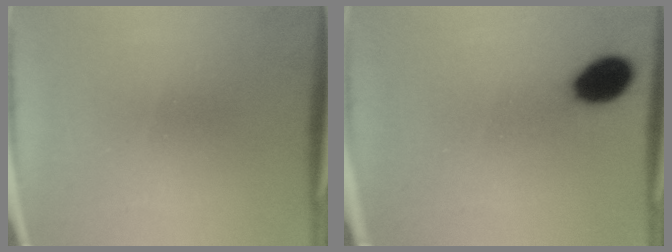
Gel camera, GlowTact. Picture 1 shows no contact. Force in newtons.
{"total": 8.1}